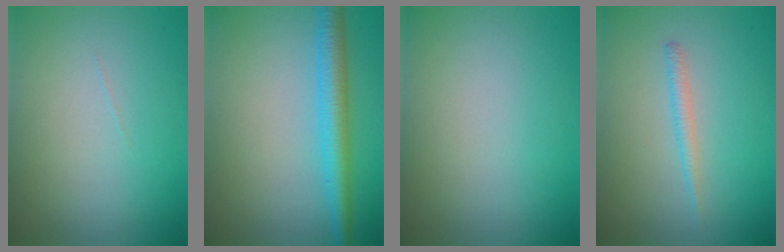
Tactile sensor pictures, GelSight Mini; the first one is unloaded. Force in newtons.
{"total": 3.7, "press": 3.7, "slide": 0.0}
{"total": 0.0}
{"total": 1.2, "press": 1.2, "slide": 0.0}